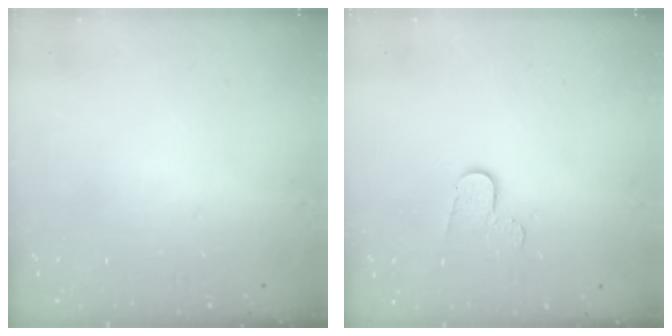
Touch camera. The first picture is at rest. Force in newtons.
{"total": 5.7, "press": 5.7, "slide": 0.5}